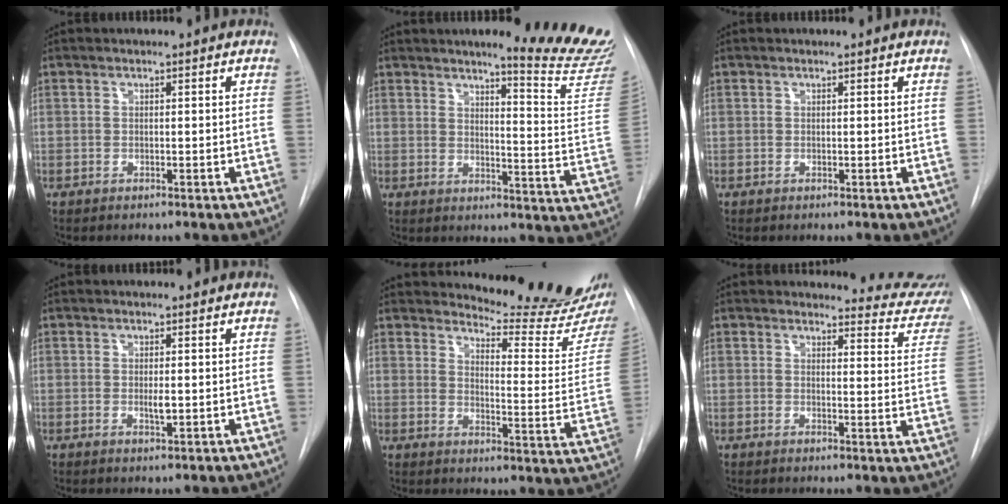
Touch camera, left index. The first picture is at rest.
{"total": 15.8, "force": [14.6, -1.5, 5.9], "torque": [-0.076, -0.125, 0.159]}
{"total": 0.0}
{"total": 1.4, "force": [0.1, 0.4, 1.4], "torque": [-0.025, -0.003, 0.002]}
{"total": 16.5, "force": [15.9, -0.4, 4.4], "torque": [-0.063, -0.123, 0.189]}
{"total": 9.8, "force": [9.7, 1.3, 0.1], "torque": [0.027, -0.074, 0.077]}